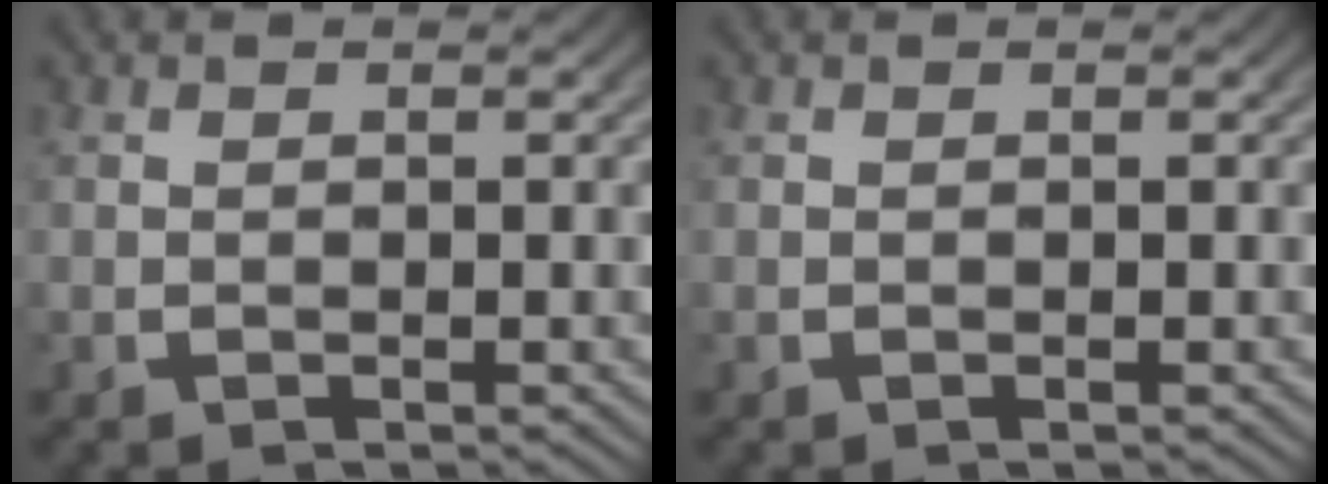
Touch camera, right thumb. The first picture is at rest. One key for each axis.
{"total": 0.0}